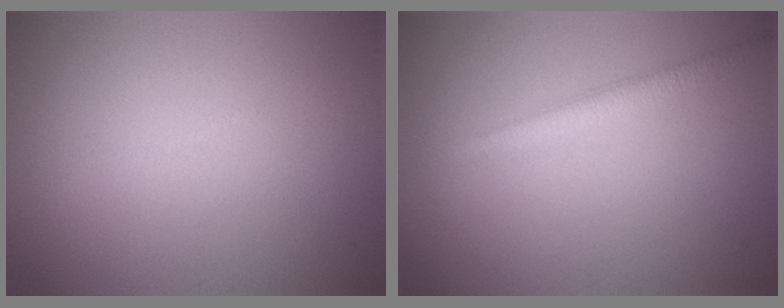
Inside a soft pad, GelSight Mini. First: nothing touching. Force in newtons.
{"total": 2.1, "press": 2.1, "slide": 0.1}